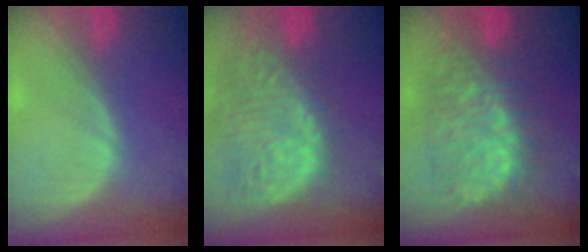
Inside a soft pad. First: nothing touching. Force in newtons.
{"total": 14.9, "press": 12.4, "slide": 8.4}
{"total": 12.2, "press": 12.1, "slide": 1.3}